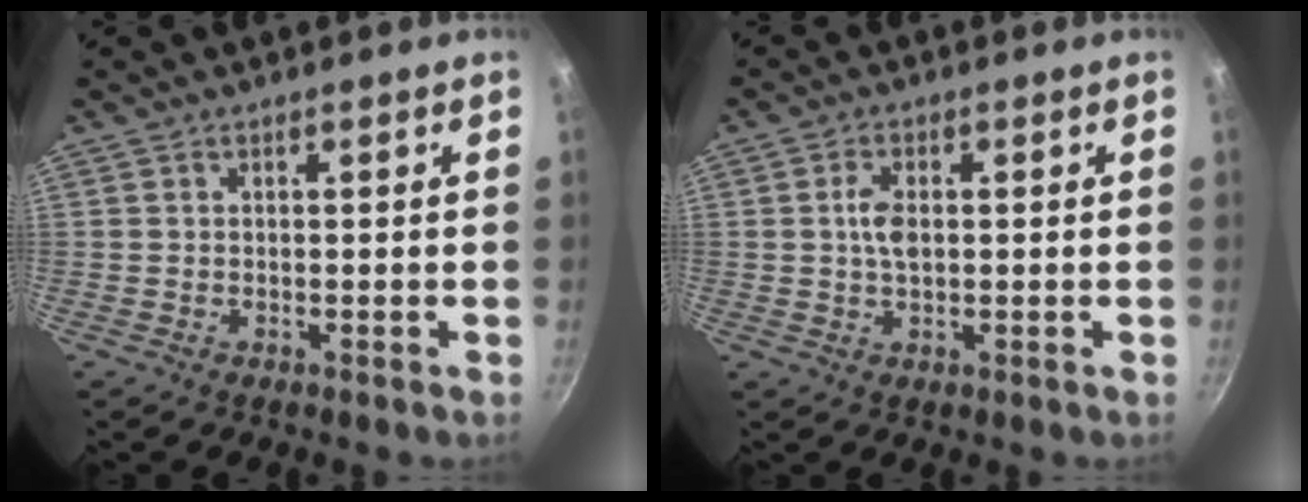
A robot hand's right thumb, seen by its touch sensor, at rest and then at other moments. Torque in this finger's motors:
{"motor_torque": [0.50, 0.97, 0.57, 0.07, 0.01]}